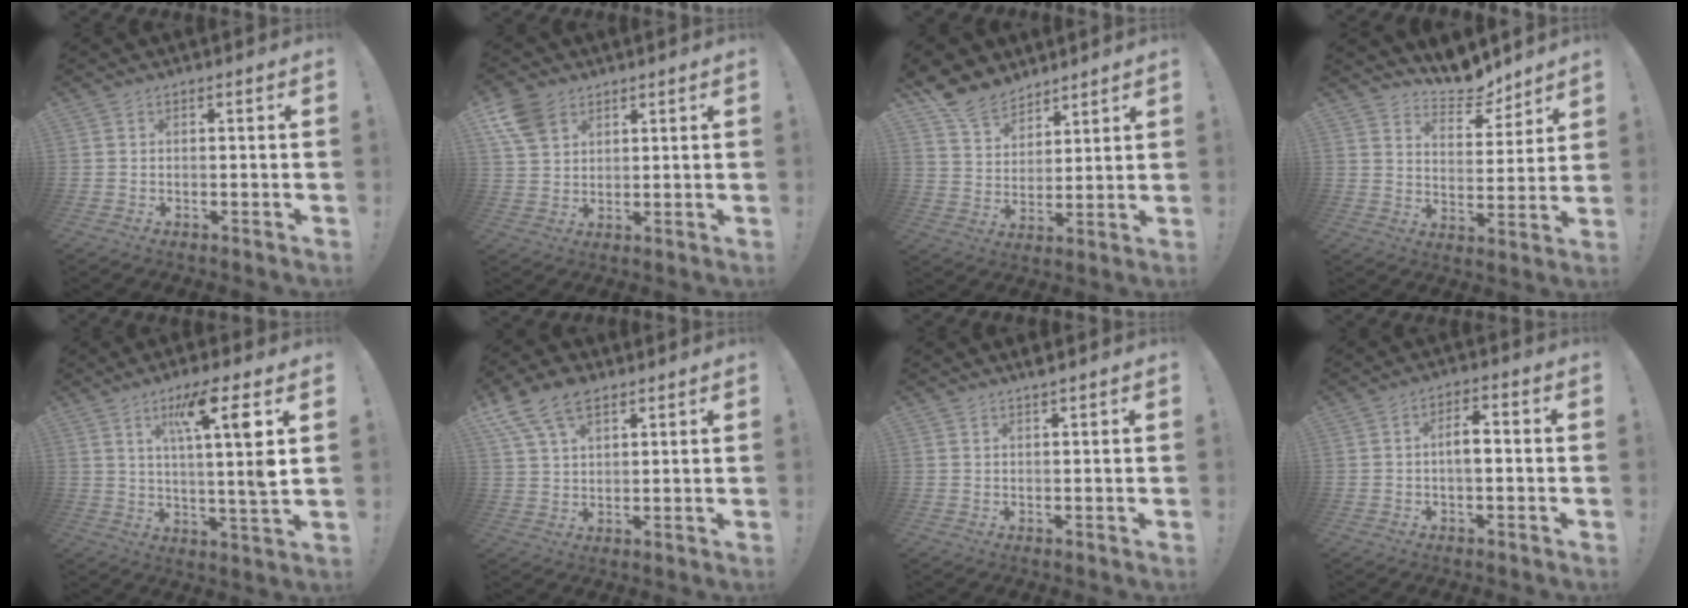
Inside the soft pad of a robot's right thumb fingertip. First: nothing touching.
{"total": 8.5, "force": [5.0, 5.8, 3.8], "torque": [-0.075, -0.018, 0.099]}
{"total": 10.8, "force": [9.0, 5.7, 2.1], "torque": [-0.046, -0.066, 0.178]}
{"total": 10.1, "force": [9.1, 3.5, 2.7], "torque": [-0.036, -0.076, 0.169]}
{"total": 12.5, "force": [4.7, -0.8, 11.5], "torque": [-0.192, -0.017, 0.057]}
{"total": 11.2, "force": [6.4, 6.4, 6.6], "torque": [-0.118, -0.017, 0.125]}
{"total": 1.7, "force": [1.5, -0.3, 0.9], "torque": [-0.014, -0.007, 0.025]}
{"total": 4.9, "force": [-0.4, 1.9, 4.5], "torque": [-0.068, 0.007, -0.011]}